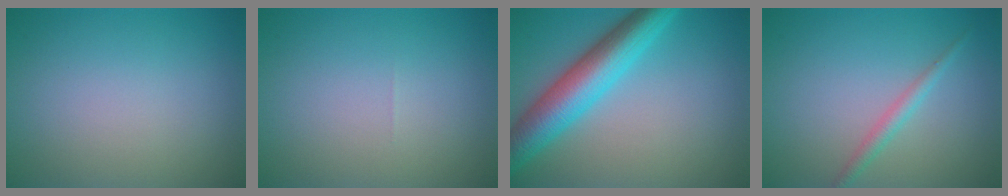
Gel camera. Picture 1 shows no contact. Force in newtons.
{"total": 0.0}
{"total": 7.2, "press": 7.2, "slide": 0.2}
{"total": 1.5, "press": 1.5, "slide": 0.1}